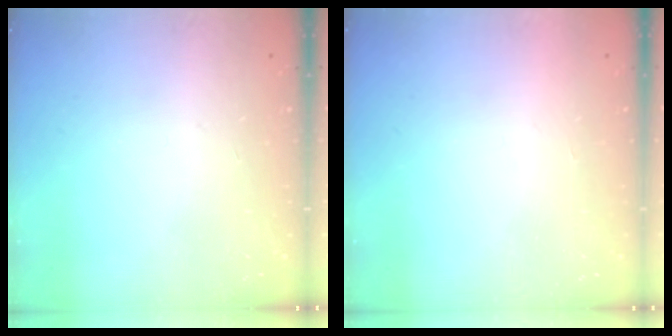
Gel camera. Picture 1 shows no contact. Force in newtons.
{"total": 1.5, "press": 1.5, "slide": 0.1}